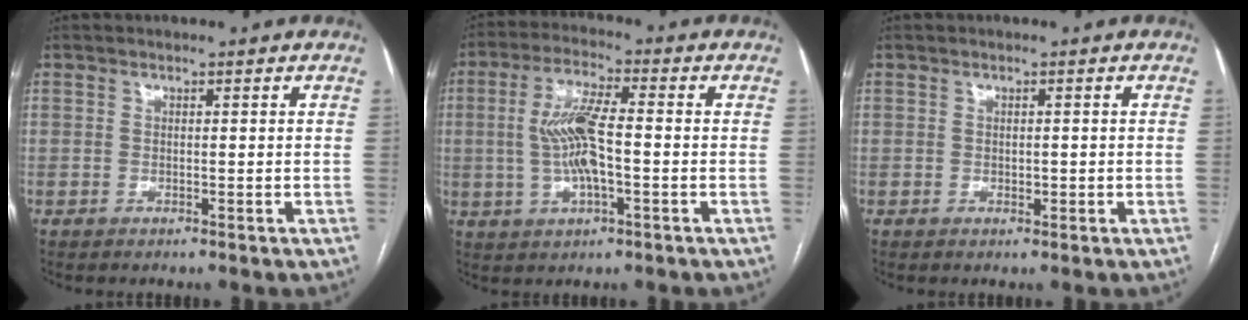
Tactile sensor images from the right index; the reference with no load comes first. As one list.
[{"total": 9.0, "force": [-0.6, 2.2, 8.7], "torque": [-0.177, 0.006, -0.011]}, {"total": 1.0, "force": [-0.2, 0.6, 0.8], "torque": [-0.011, 0.000, 0.000]}]